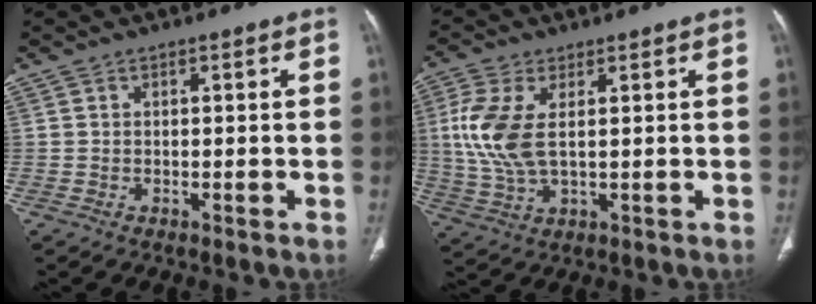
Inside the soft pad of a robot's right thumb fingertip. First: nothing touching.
{"total": 9.9, "force": [1.8, 4.9, 8.4], "torque": [-0.204, -0.004, 0.042]}